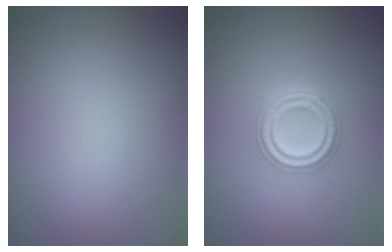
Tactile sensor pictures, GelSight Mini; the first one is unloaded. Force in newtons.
{"total": 4.2, "press": 3.2, "slide": 2.8}